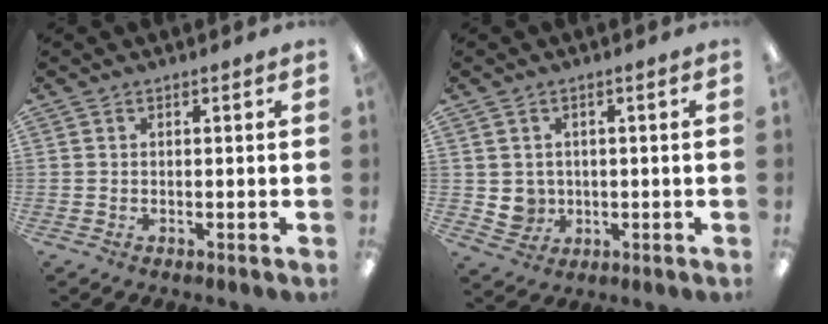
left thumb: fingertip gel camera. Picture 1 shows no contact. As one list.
[{"total": 4.1, "force": [0.9, 4.0, 0.7], "torque": [-0.015, 0.004, 0.020]}]